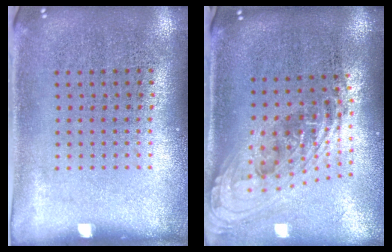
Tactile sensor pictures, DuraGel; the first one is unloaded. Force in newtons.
{"total": 2.2, "press": 1.6, "slide": 1.5}